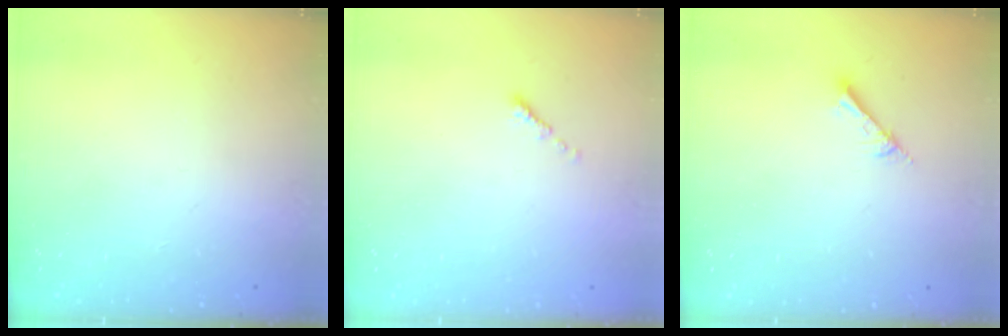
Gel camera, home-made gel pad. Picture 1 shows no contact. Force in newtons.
{"total": 0.6, "press": 0.5, "slide": 0.2}
{"total": 2.6, "press": 2.6, "slide": 0.1}